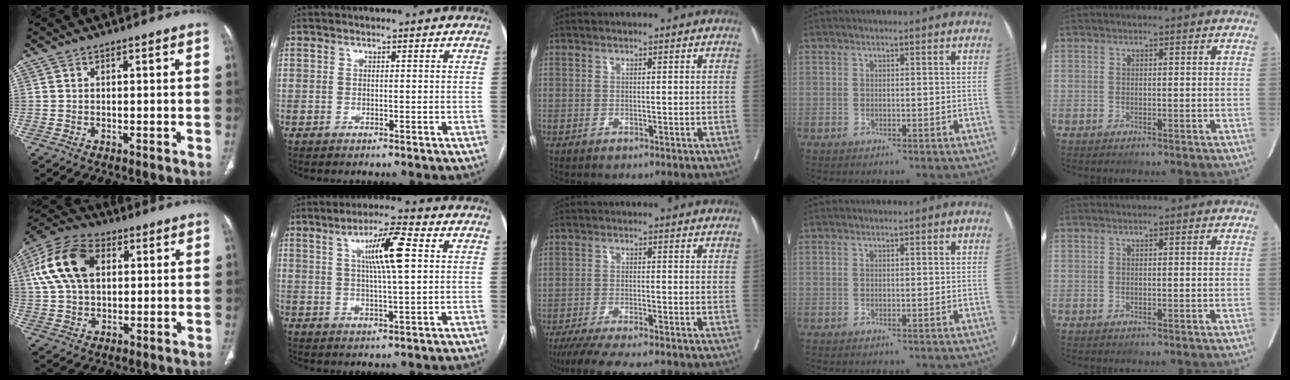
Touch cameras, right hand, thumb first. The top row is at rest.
{"thumb": {"total": 14.7, "force": [3.8, 9.5, 10.5], "torque": [-0.201, 0.018, 0.065]}, "index": {"total": 9.2, "force": [2.5, 0.8, 8.8], "torque": [-0.154, 0.010, 0.042]}, "middle": {"total": 11.8, "force": [-10.2, 1.4, 5.9], "torque": [-0.080, -0.020, -0.153]}}